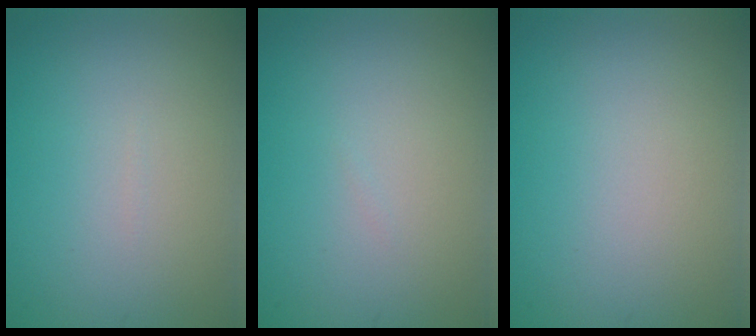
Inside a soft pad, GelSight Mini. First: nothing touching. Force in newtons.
{"total": 0.0}
{"total": 0.0}